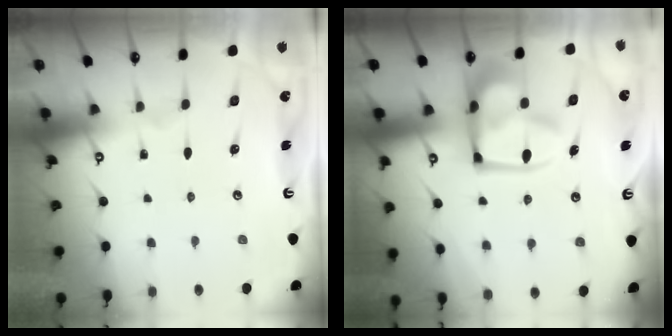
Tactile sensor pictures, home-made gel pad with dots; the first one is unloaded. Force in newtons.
{"total": 13.5, "press": 13.4, "slide": 1.6}